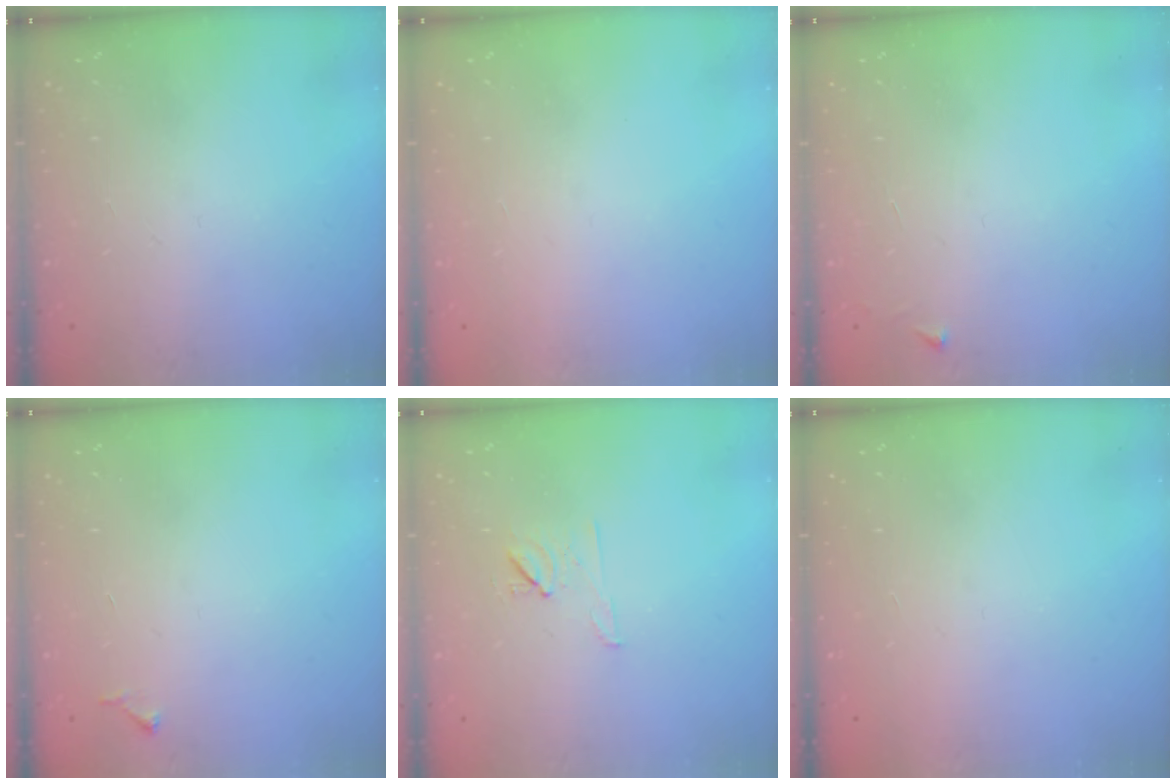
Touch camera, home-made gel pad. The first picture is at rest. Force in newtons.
{"total": 1.5, "press": 1.5, "slide": 0.1}
{"total": 2.6, "press": 2.6, "slide": 0.3}
{"total": 4.2, "press": 4.1, "slide": 0.4}
{"total": 6.7, "press": 6.6, "slide": 1.1}
{"total": 1.5, "press": 1.5, "slide": 0.1}